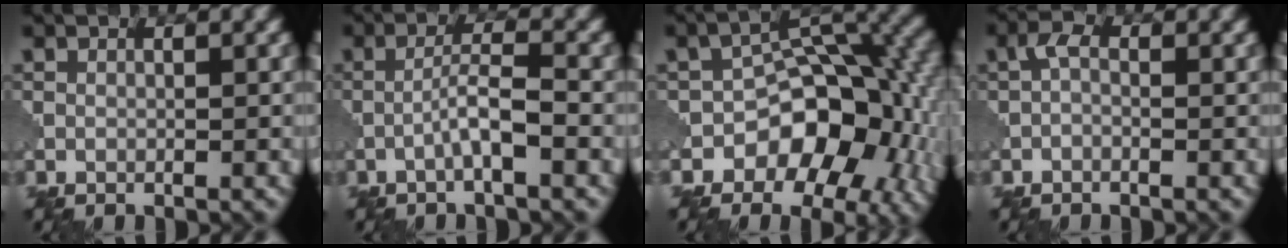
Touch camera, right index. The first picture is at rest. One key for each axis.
{"total": 3.2, "fx": -1.3, "fy": 0.3, "fz": 2.9, "tx": -0.053, "ty": 0.014, "tz": -0.030}
{"total": 10.5, "fx": -3.6, "fy": 7.0, "fz": 6.9, "tx": -0.080, "ty": -0.003, "tz": -0.059}
{"total": 1.4, "fx": -0.4, "fy": 0.8, "fz": 1.1, "tx": -0.022, "ty": 0.005, "tz": -0.013}